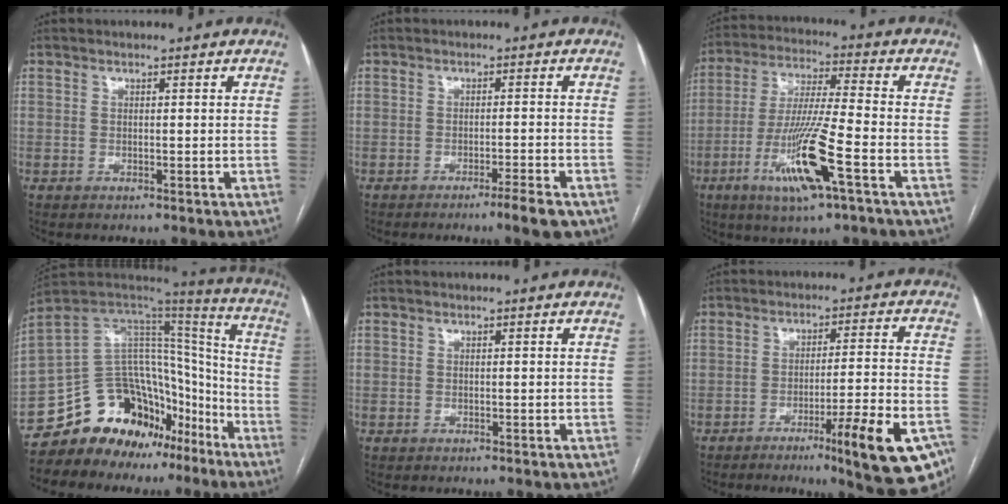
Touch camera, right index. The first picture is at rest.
{"total": 4.3, "force": [-2.9, -0.1, 3.1], "torque": [-0.040, -0.006, -0.046]}
{"total": 14.1, "force": [-6.0, 0.5, 12.8], "torque": [-0.258, -0.019, -0.109]}
{"total": 20.0, "force": [-13.9, 12.3, 7.4], "torque": [-0.104, 0.102, -0.212]}
{"total": 0.0}
{"total": 15.5, "force": [-8.5, 1.1, 12.9], "torque": [-0.124, 0.001, -0.116]}